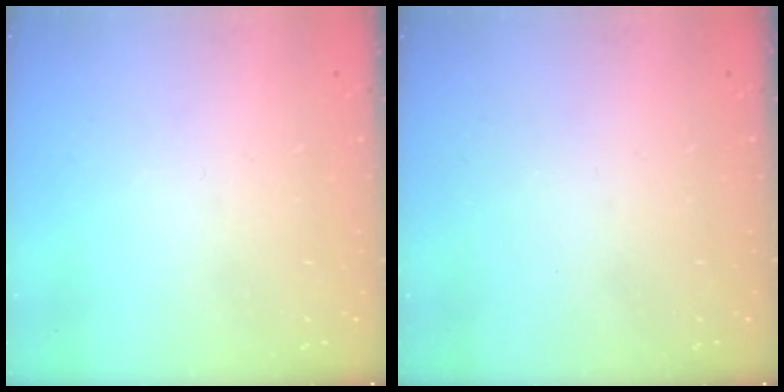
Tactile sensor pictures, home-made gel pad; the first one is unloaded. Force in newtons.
{"total": 0.0}